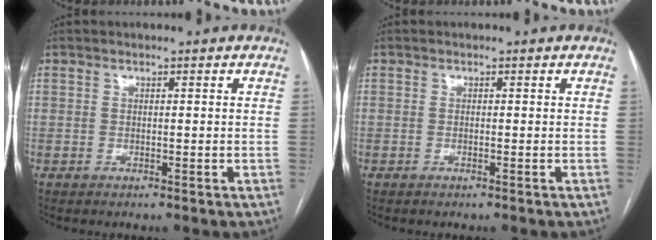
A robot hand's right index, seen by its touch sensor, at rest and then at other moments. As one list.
[{"total": 0.0}]